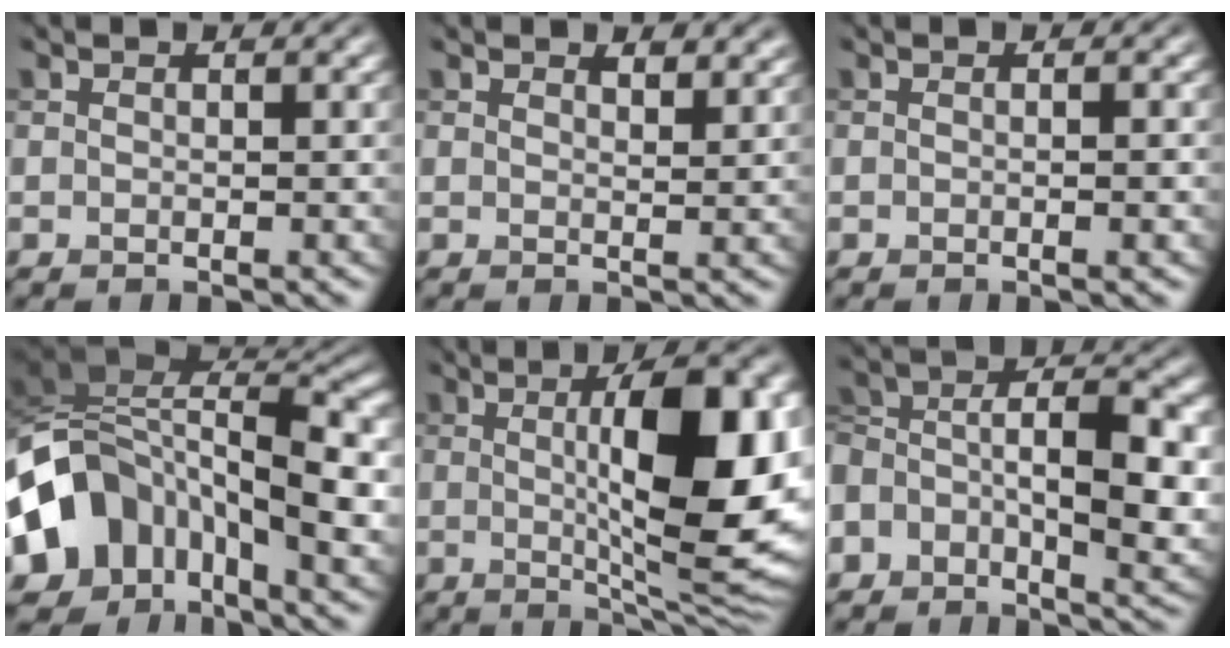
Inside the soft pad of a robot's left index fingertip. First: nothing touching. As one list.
[{"total": 1.9, "force": [1.5, 0.6, 0.9], "torque": [-0.013, -0.005, 0.029]}, {"total": 1.6, "force": [-0.1, 0.5, 1.5], "torque": [-0.011, -0.002, -0.006]}, {"total": 12.7, "force": [-3.5, 8.1, 9.1], "torque": [-0.157, 0.006, -0.072]}, {"total": 14.0, "force": [1.0, 4.1, 13.3], "torque": [-0.172, 0.002, 0.014]}, {"total": 11.2, "force": [-1.2, 6.8, 8.8], "torque": [-0.145, 0.012, -0.026]}]